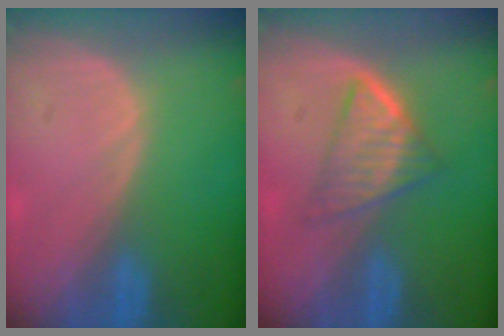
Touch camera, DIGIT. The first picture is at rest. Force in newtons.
{"total": 5.4, "press": 5.0, "slide": 2.0}